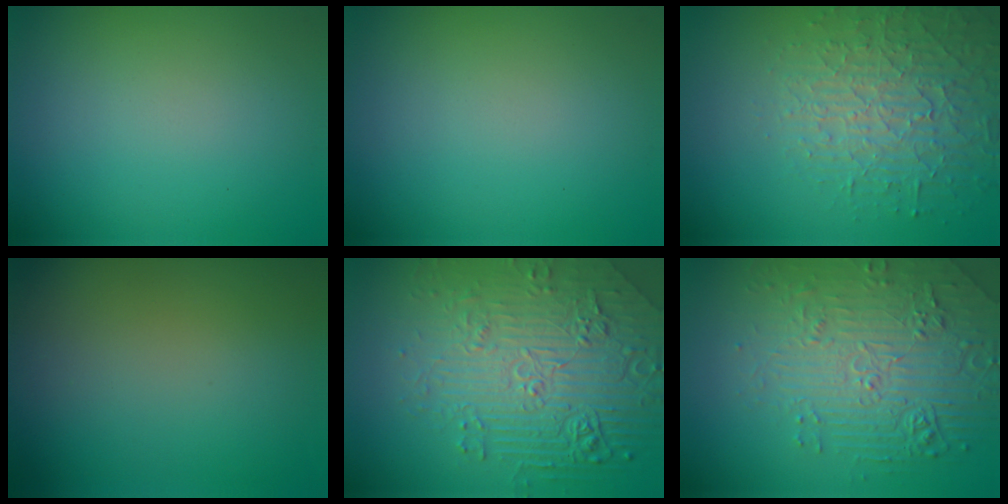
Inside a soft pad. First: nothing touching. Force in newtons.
{"total": 0.0}
{"total": 4.0, "press": 3.9, "slide": 0.7}
{"total": 0.0}
{"total": 8.8, "press": 6.0, "slide": 6.4}
{"total": 4.9, "press": 4.5, "slide": 2.0}